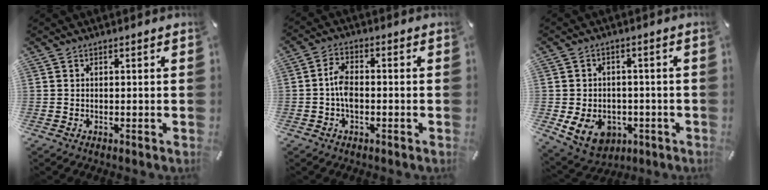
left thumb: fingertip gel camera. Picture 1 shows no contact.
{"total": 4.9, "force": [-1.1, 2.6, 4.0], "torque": [-0.077, 0.009, -0.018]}
{"total": 9.7, "force": [-3.3, 7.6, 5.1], "torque": [-0.104, 0.015, -0.057]}